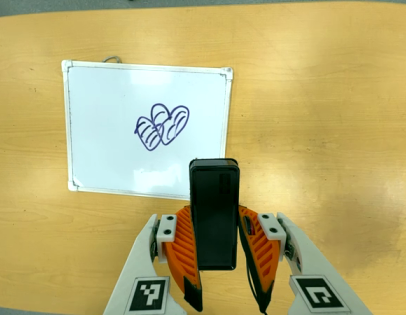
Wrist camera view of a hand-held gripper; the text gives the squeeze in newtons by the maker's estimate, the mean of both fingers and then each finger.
{"total": 4.4, "left": 3.2, "right": 5.6}